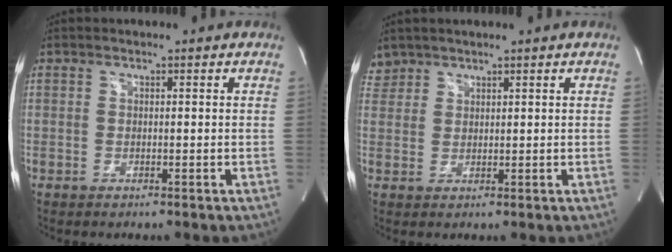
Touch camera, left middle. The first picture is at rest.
{"total": 2.5, "force": [2.2, 1.2, -0.4], "torque": [0.010, 0.012, 0.044]}